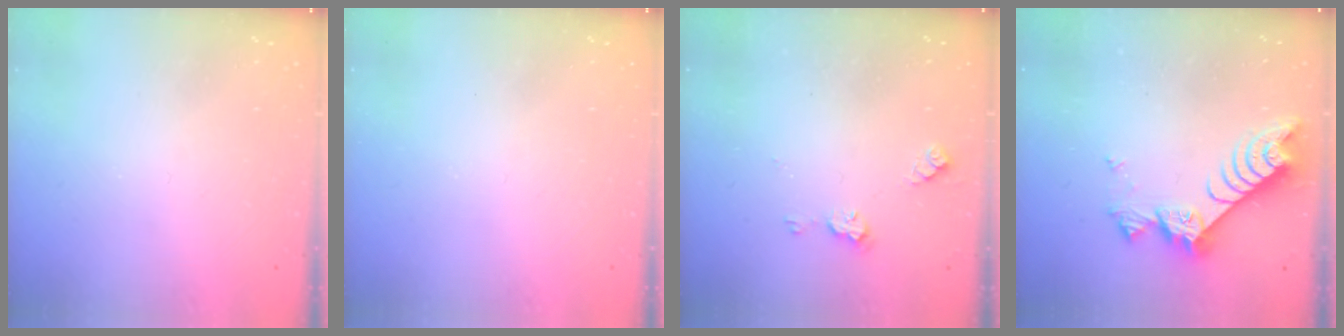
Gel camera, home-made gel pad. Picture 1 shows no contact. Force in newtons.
{"total": 0.0}
{"total": 5.1, "press": 5.0, "slide": 0.6}
{"total": 7.9, "press": 7.9, "slide": 0.7}